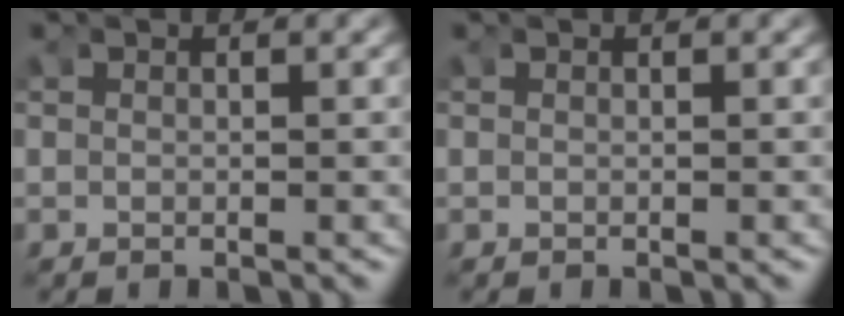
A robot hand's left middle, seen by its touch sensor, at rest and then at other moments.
{"total": 0.0}